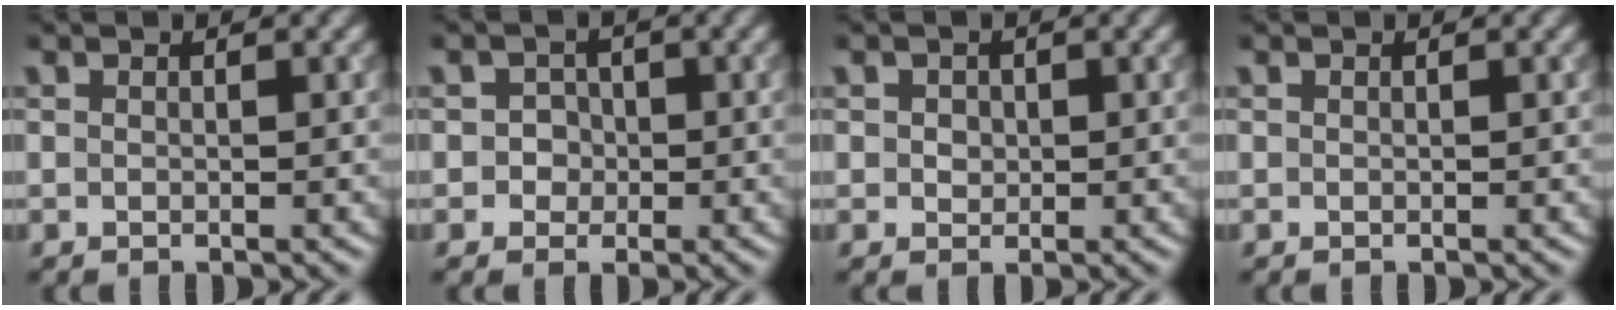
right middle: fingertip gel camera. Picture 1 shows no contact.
{"total": 2.0, "force": [0.0, 1.9, 0.5], "torque": [0.018, 0.007, -0.011]}
{"total": 1.3, "force": [0.2, 1.1, 0.5], "torque": [-0.007, 0.000, 0.003]}
{"total": 0.0}